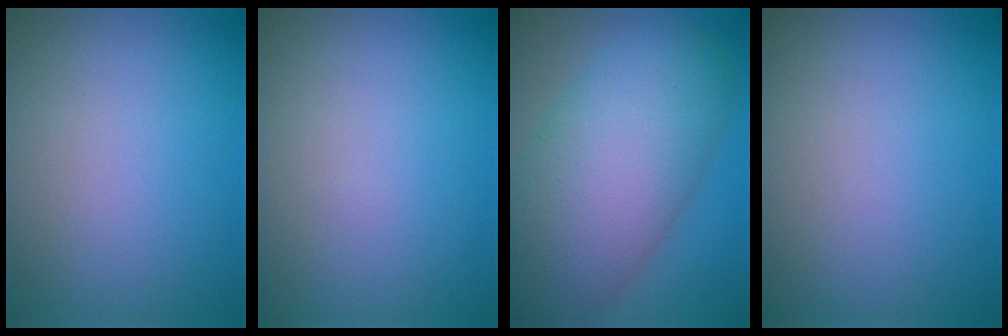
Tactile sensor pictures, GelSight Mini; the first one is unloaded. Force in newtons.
{"total": 0.0}
{"total": 11.8, "press": 11.8, "slide": 0.7}
{"total": 0.0}